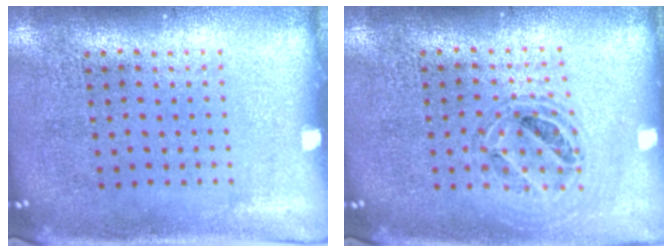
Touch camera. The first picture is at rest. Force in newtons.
{"total": 0.7, "press": 0.6, "slide": 0.2}